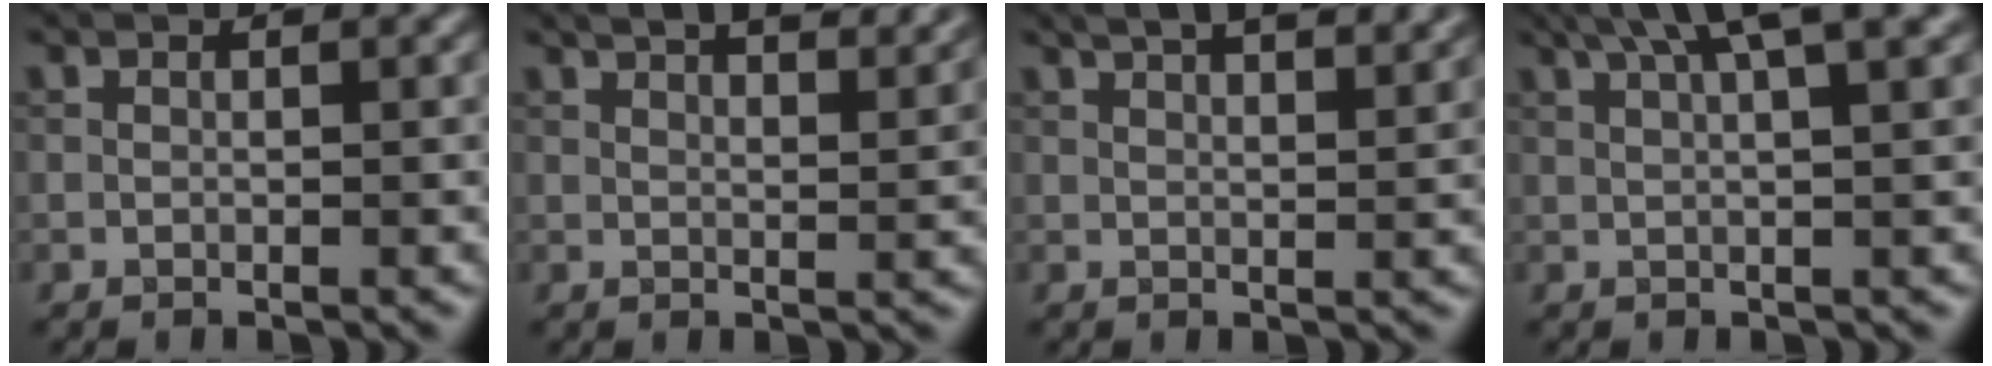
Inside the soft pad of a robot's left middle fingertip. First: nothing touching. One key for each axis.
{"total": 6.9, "fx": 5.1, "fy": 2.3, "fz": 4.0, "tx": -0.024, "ty": 0.030, "tz": 0.039}
{"total": 7.5, "fx": 5.2, "fy": 2.8, "fz": 4.7, "tx": -0.033, "ty": 0.040, "tz": 0.041}
{"total": 6.4, "fx": 3.7, "fy": 1.2, "fz": 5.1, "tx": -0.066, "ty": 0.023, "tz": 0.043}